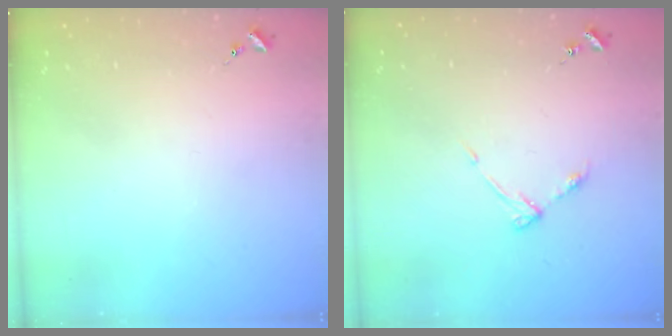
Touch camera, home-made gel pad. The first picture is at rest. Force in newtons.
{"total": 4.6, "press": 4.6, "slide": 0.6}